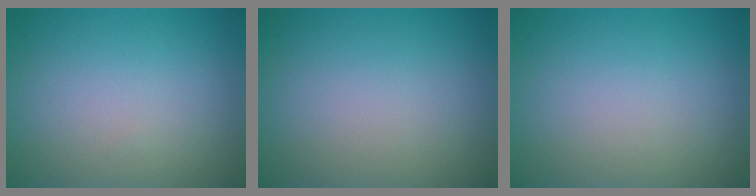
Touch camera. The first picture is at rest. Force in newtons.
{"total": 0.0}
{"total": 0.0}